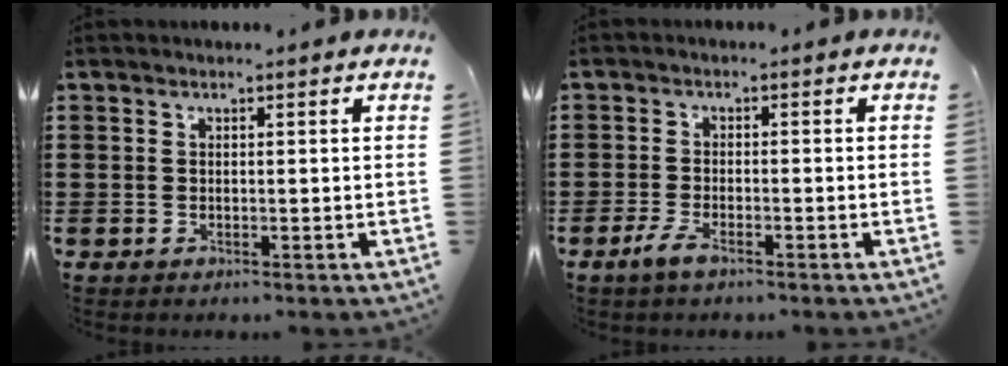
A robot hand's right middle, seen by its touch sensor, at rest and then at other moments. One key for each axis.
{"total": 2.7, "fx": -1.7, "fy": 0.6, "fz": 2.1, "tx": -0.057, "ty": -0.006, "tz": -0.037}